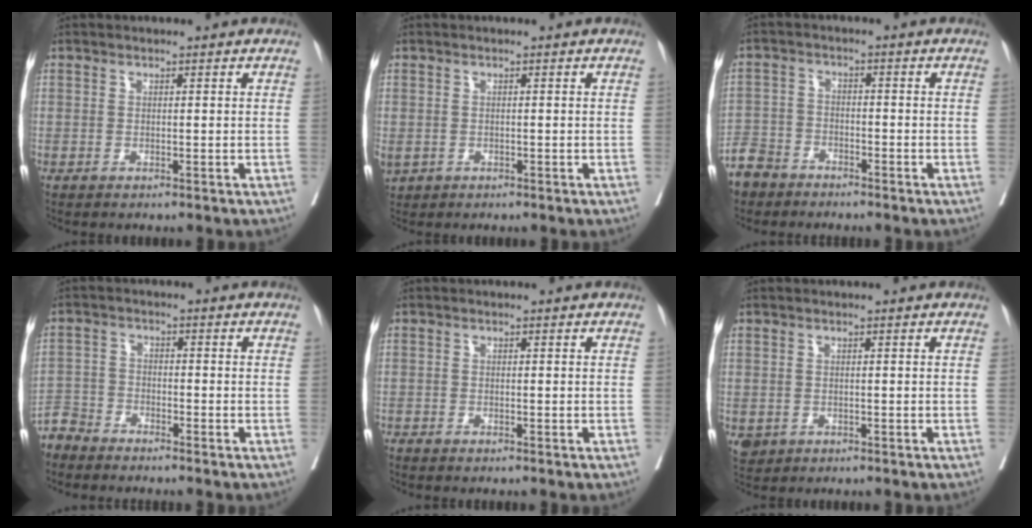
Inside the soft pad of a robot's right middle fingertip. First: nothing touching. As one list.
[{"total": 3.3, "force": [-1.3, 2.6, 1.6], "torque": [-0.045, -0.004, -0.014]}, {"total": 5.8, "force": [-4.9, 3.0, 0.5], "torque": [-0.016, -0.005, -0.099]}, {"total": 4.1, "force": [-4.0, 1.0, -0.4], "torque": [0.010, -0.009, -0.081]}, {"total": 0.8, "force": [-0.7, -0.2, 0.2], "torque": [-0.006, -0.001, -0.018]}, {"total": 1.8, "force": [-0.7, 1.6, 0.6], "torque": [-0.012, 0.000, -0.005]}]